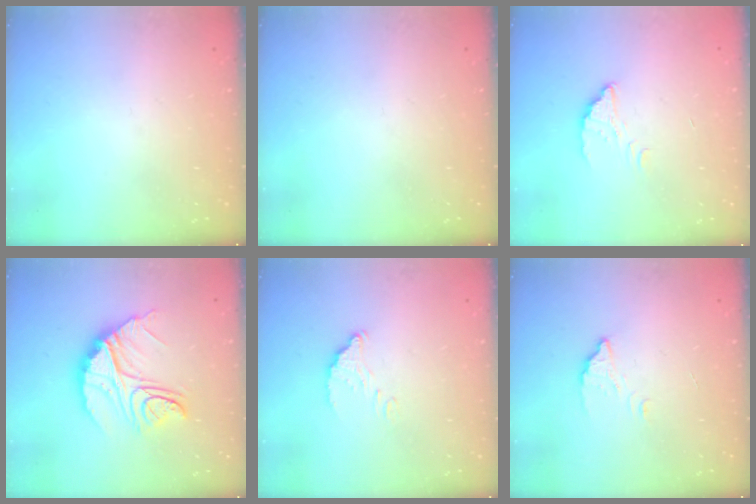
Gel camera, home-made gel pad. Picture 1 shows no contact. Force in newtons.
{"total": 0.0}
{"total": 2.6, "press": 2.5, "slide": 0.3}
{"total": 15.9, "press": 15.8, "slide": 1.6}
{"total": 4.8, "press": 4.8, "slide": 0.2}
{"total": 3.5, "press": 3.5, "slide": 0.5}